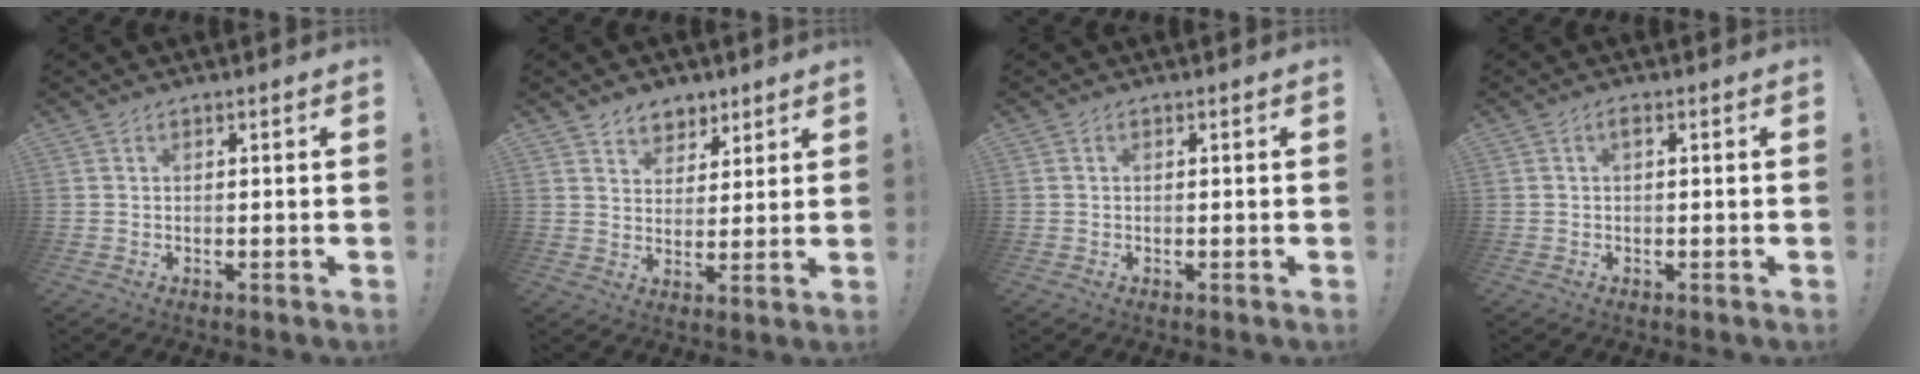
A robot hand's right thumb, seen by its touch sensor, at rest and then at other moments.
{"total": 6.5, "force": [4.5, 4.7, 0.5], "torque": [-0.002, -0.036, 0.088]}
{"total": 0.0}
{"total": 1.0, "force": [-0.1, 0.3, 1.0], "torque": [-0.027, 0.007, -0.002]}